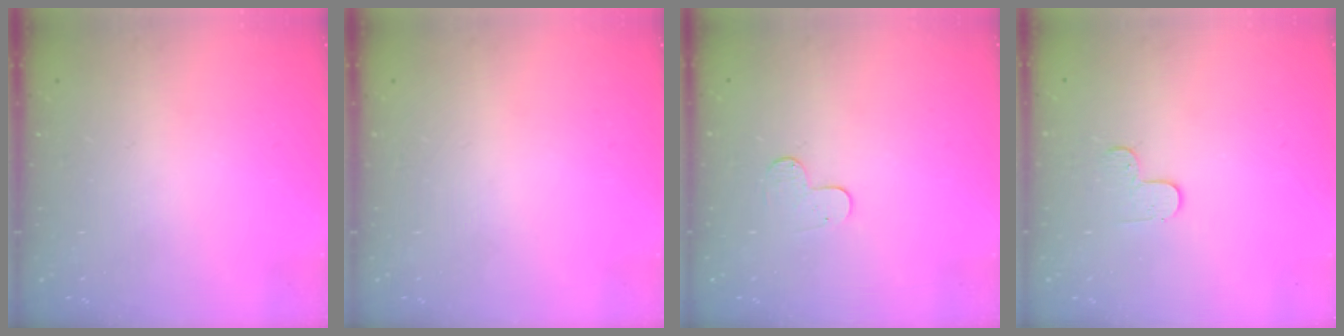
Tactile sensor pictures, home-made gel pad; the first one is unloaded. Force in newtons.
{"total": 0.0}
{"total": 4.9, "press": 4.9, "slide": 0.4}
{"total": 3.6, "press": 3.6, "slide": 0.4}